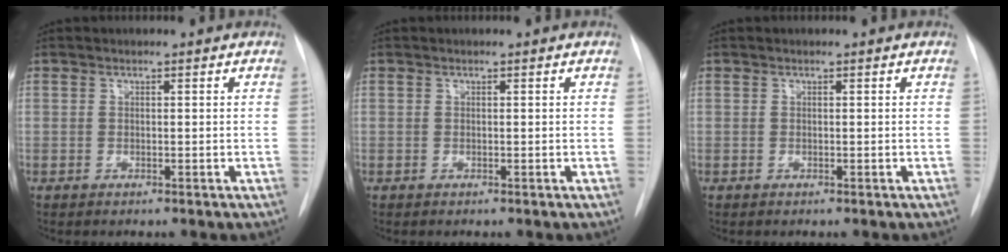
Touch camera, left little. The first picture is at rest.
{"total": 0.0}
{"total": 0.0}